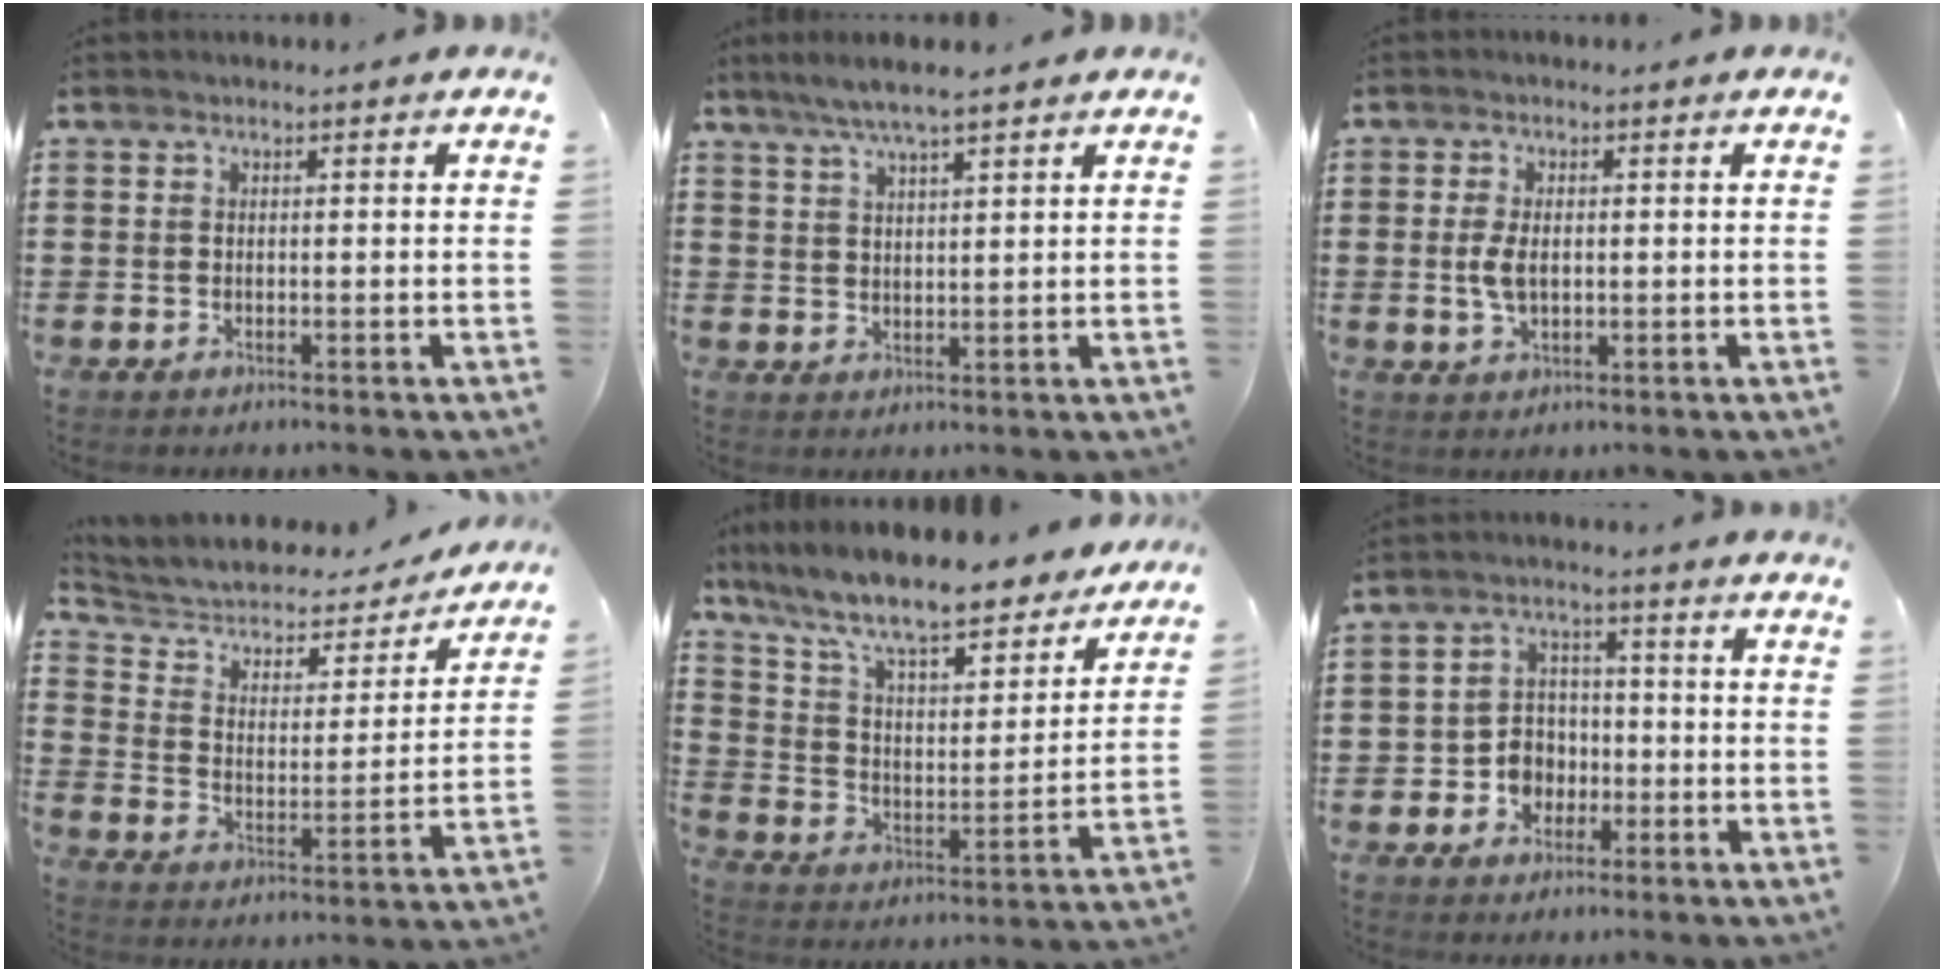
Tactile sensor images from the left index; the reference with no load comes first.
{"total": 4.9, "force": [3.9, 0.2, 2.9], "torque": [-0.065, -0.003, 0.069]}
{"total": 3.8, "force": [0.1, 2.0, 3.2], "torque": [-0.080, 0.000, -0.003]}
{"total": 4.2, "force": [3.2, 2.3, 1.6], "torque": [-0.055, -0.022, 0.045]}
{"total": 10.2, "force": [8.9, 1.1, 4.9], "torque": [-0.132, -0.058, 0.150]}
{"total": 5.2, "force": [-1.8, 4.4, 2.0], "torque": [-0.053, 0.011, -0.036]}